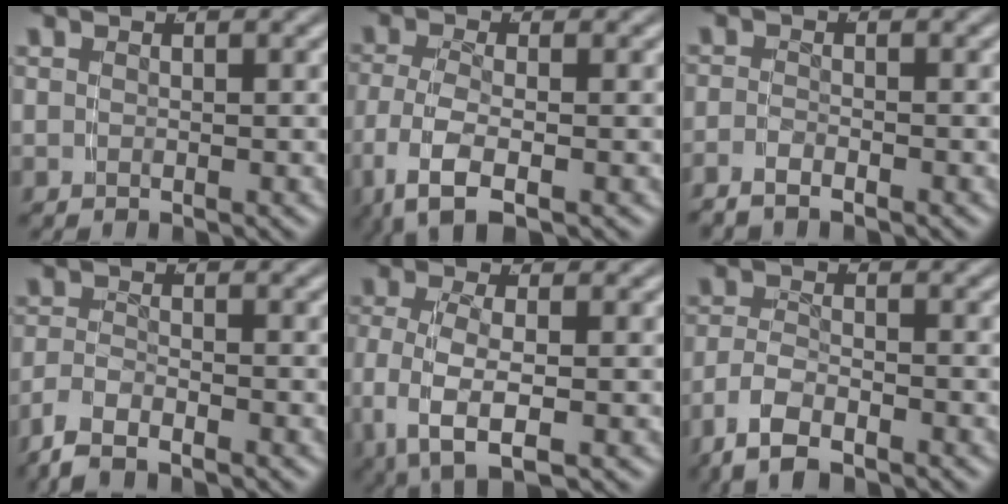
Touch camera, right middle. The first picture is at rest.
{"total": 5.5, "force": [-2.3, 2.8, 4.1], "torque": [-0.107, -0.031, -0.021]}
{"total": 1.8, "force": [-1.6, 0.4, 0.7], "torque": [-0.023, -0.007, -0.028]}
{"total": 3.0, "force": [-2.3, 1.2, 1.4], "torque": [-0.041, -0.009, -0.039]}
{"total": 6.5, "force": [-1.6, 3.9, 5.0], "torque": [-0.129, -0.030, -0.014]}
{"total": 4.3, "force": [-2.4, 2.5, 2.6], "torque": [-0.064, -0.015, -0.036]}